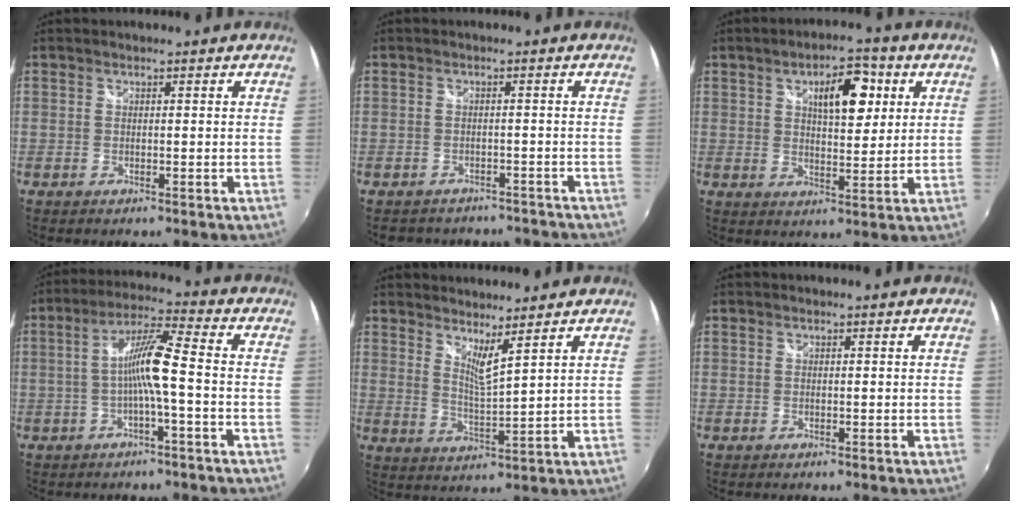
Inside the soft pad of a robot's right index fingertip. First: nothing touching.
{"total": 9.4, "force": [-8.0, 4.3, 2.3], "torque": [-0.053, 0.003, -0.099]}
{"total": 9.5, "force": [3.6, 4.2, 7.7], "torque": [-0.113, 0.020, 0.058]}
{"total": 8.0, "force": [-2.0, 0.1, 7.7], "torque": [-0.158, 0.014, -0.032]}
{"total": 5.0, "force": [4.1, -0.2, 2.8], "torque": [-0.044, -0.012, 0.065]}
{"total": 0.0}